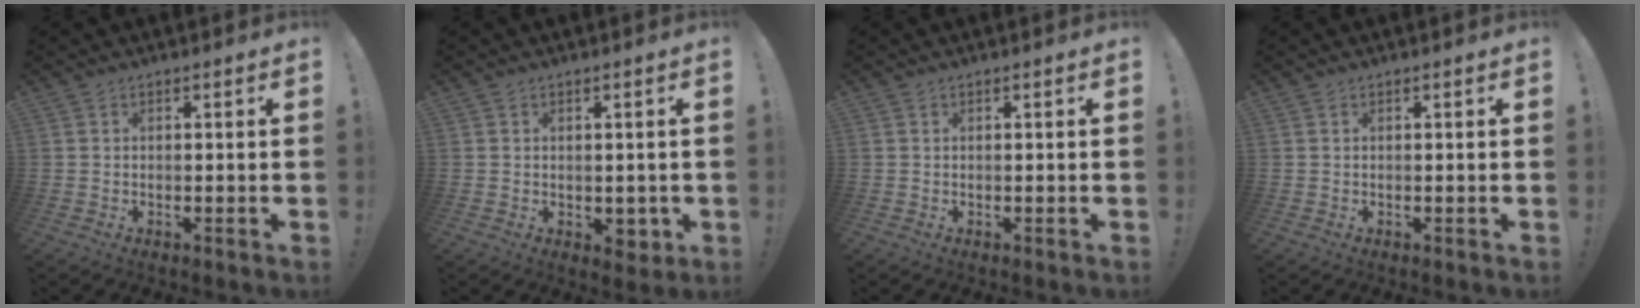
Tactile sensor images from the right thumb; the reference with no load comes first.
{"total": 3.6, "force": [-0.1, 2.9, 2.2], "torque": [-0.004, -0.003, -0.002]}
{"total": 0.0}
{"total": 0.0}